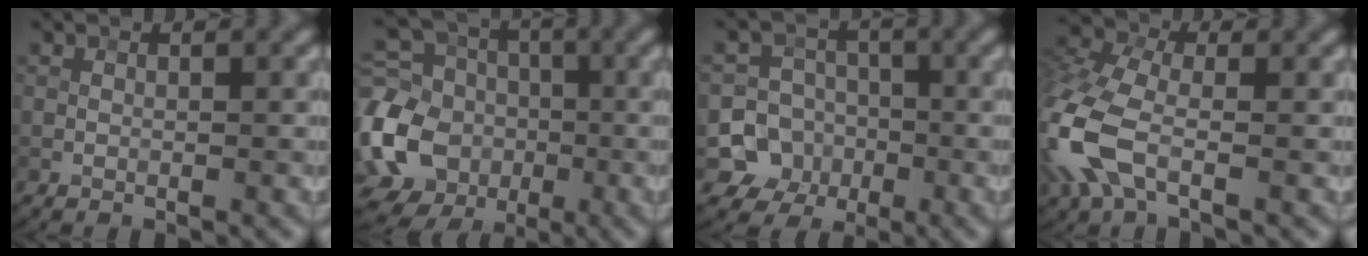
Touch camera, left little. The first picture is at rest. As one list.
[{"total": 12.7, "force": [-3.3, 10.5, 6.3], "torque": [-0.165, -0.012, -0.060]}, {"total": 7.9, "force": [-2.9, 7.2, 1.3], "torque": [-0.002, -0.006, -0.074]}, {"total": 7.5, "force": [-2.2, 4.3, 5.7], "torque": [-0.158, 0.002, -0.061]}]